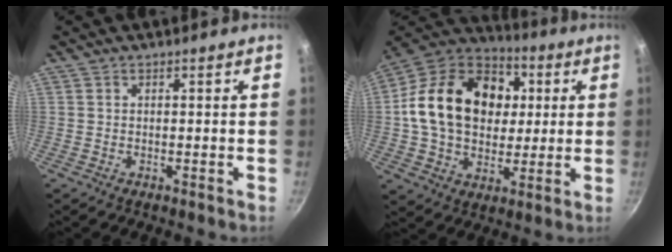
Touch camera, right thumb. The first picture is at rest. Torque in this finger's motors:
{"motor_torque": [2.52, 2.48, 1.01, -0.89, 0.47]}